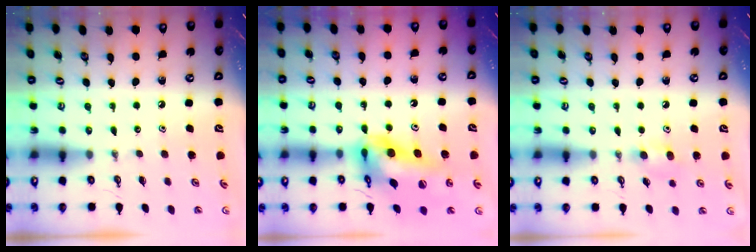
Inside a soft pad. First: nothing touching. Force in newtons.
{"total": 18.8, "press": 18.7, "slide": 1.7}
{"total": 6.2, "press": 6.1, "slide": 0.8}